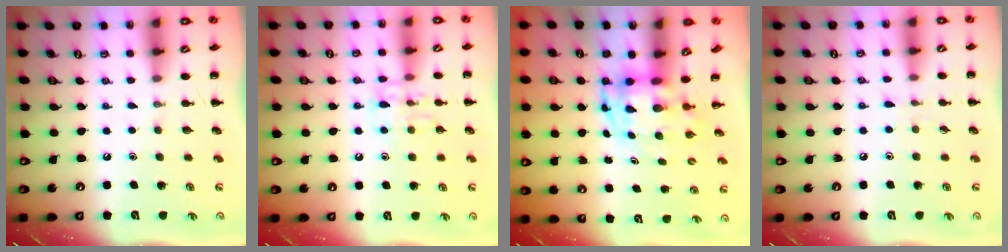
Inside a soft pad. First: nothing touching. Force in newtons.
{"total": 8.7, "press": 8.7, "slide": 0.7}
{"total": 3.6, "press": 3.5, "slide": 0.8}
{"total": 3.9, "press": 3.6, "slide": 1.7}